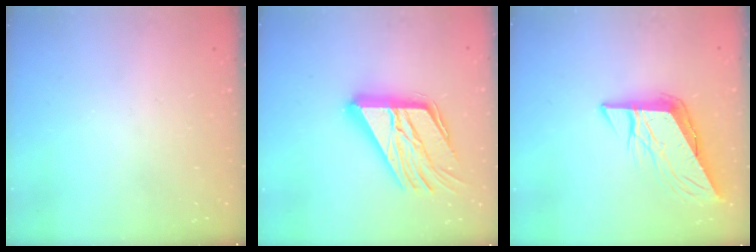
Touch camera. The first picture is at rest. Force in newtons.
{"total": 23.5, "press": 23.3, "slide": 2.3}
{"total": 9.2, "press": 9.1, "slide": 0.8}